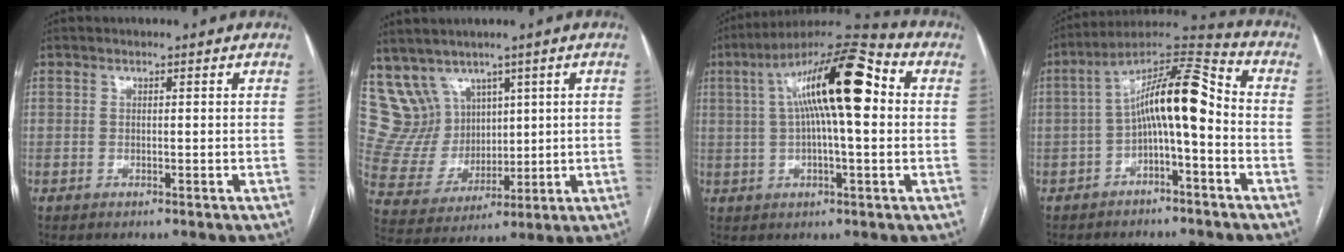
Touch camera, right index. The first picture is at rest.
{"total": 9.0, "force": [5.9, 6.6, 1.1], "torque": [-0.040, 0.046, 0.139]}
{"total": 16.8, "force": [3.1, 3.1, 16.2], "torque": [-0.279, 0.043, 0.043]}
{"total": 12.1, "force": [-1.3, 2.6, 11.8], "torque": [-0.203, 0.047, -0.023]}